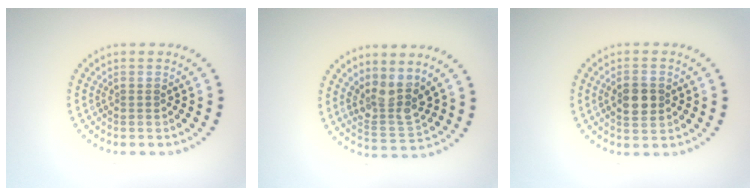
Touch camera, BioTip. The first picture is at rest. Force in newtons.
{"total": 3.7, "press": 3.2, "slide": 1.8}
{"total": 3.3, "press": 3.3, "slide": 0.2}